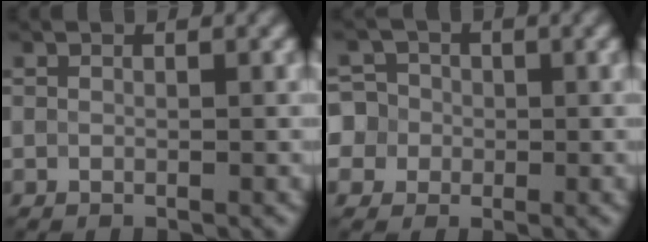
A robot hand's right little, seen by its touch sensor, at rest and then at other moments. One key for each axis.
{"total": 6.9, "fx": -0.8, "fy": 6.5, "fz": 1.9, "tx": -0.045, "ty": 0.024, "tz": -0.051}